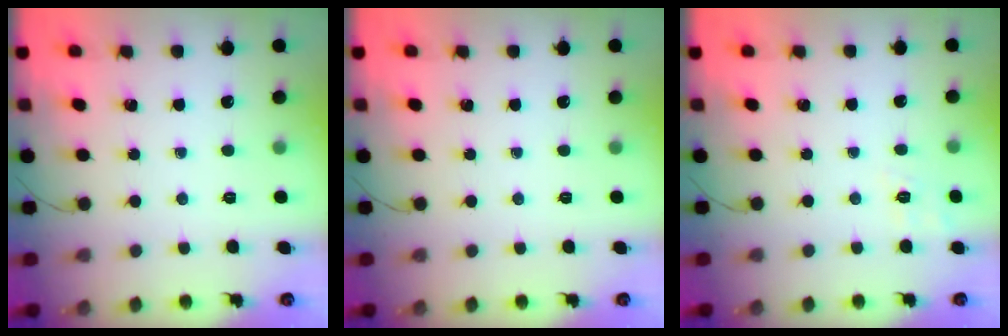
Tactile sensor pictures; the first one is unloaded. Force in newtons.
{"total": 0.0}
{"total": 6.2, "press": 5.9, "slide": 2.1}